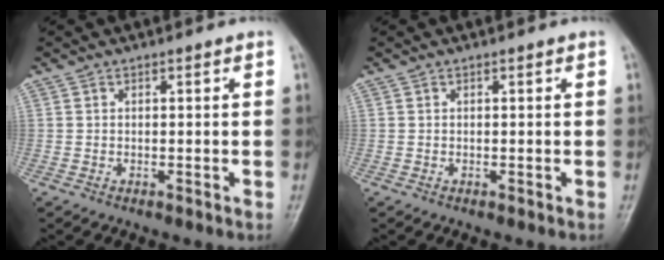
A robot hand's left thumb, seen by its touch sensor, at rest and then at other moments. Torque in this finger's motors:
{"motor_torque": [0.01, 0.01, -0.06, -0.10, 0.00]}